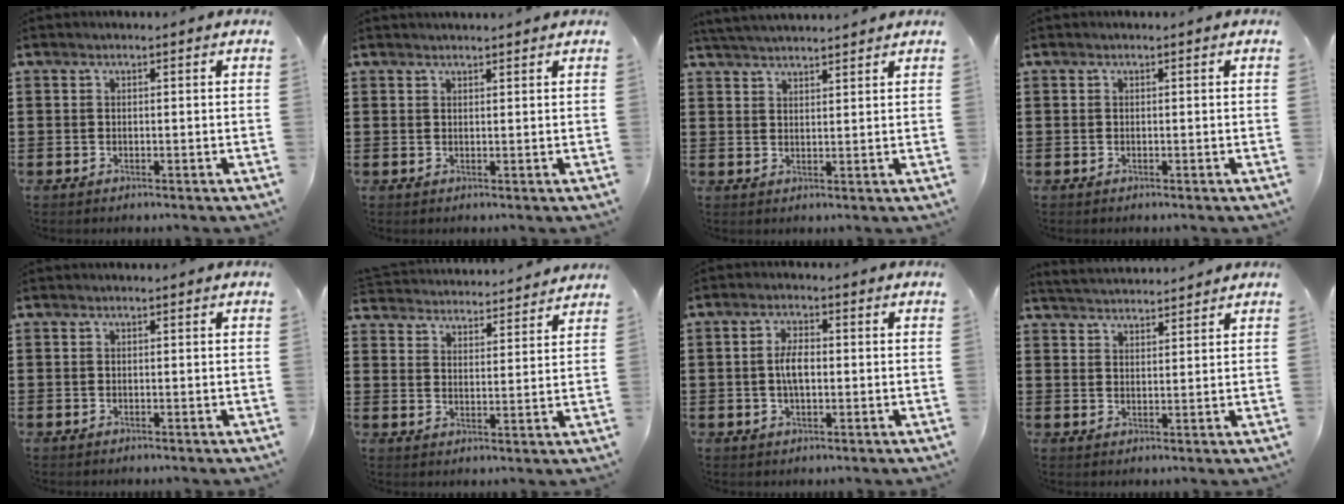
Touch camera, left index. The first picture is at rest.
{"total": 1.1, "force": [1.1, 0.1, 0.1], "torque": [-0.004, 0.000, 0.022]}
{"total": 3.1, "force": [3.1, -0.2, 0.4], "torque": [-0.018, -0.007, 0.057]}
{"total": 0.0}
{"total": 0.0}
{"total": 4.0, "force": [4.0, -0.2, -0.3], "torque": [-0.015, -0.031, 0.068]}
{"total": 4.0, "force": [-0.1, 1.7, 3.6], "torque": [-0.078, 0.002, -0.005]}
{"total": 3.0, "force": [3.0, -0.2, -0.1], "torque": [-0.009, -0.010, 0.055]}